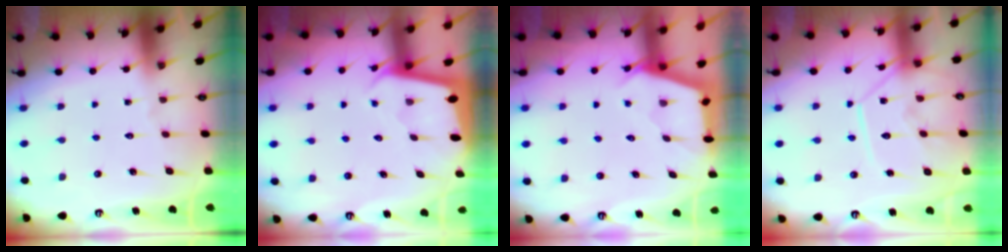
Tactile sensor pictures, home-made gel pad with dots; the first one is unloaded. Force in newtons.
{"total": 1.8, "press": 1.8, "slide": 0.1}
{"total": 2.6, "press": 2.6, "slide": 0.3}
{"total": 11.8, "press": 11.7, "slide": 1.0}